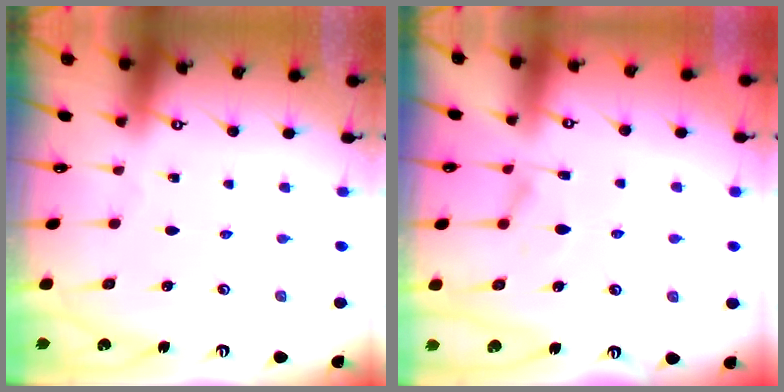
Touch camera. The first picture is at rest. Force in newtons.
{"total": 1.3, "press": 0.1, "slide": 1.3}